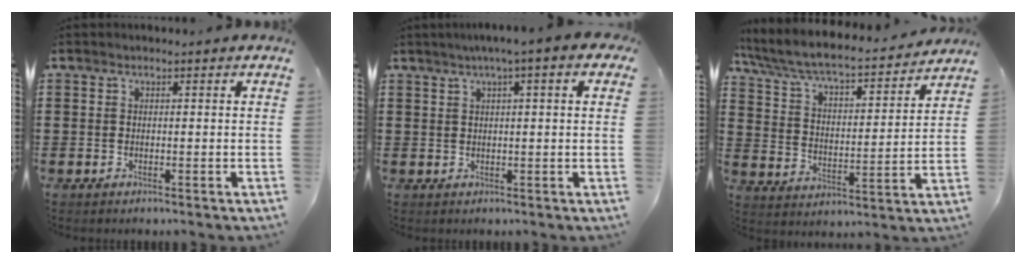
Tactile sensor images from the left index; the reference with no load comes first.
{"total": 3.8, "force": [1.6, 0.1, 3.5], "torque": [-0.068, 0.004, 0.026]}
{"total": 6.1, "force": [5.6, 0.6, 2.4], "torque": [-0.073, -0.045, 0.088]}